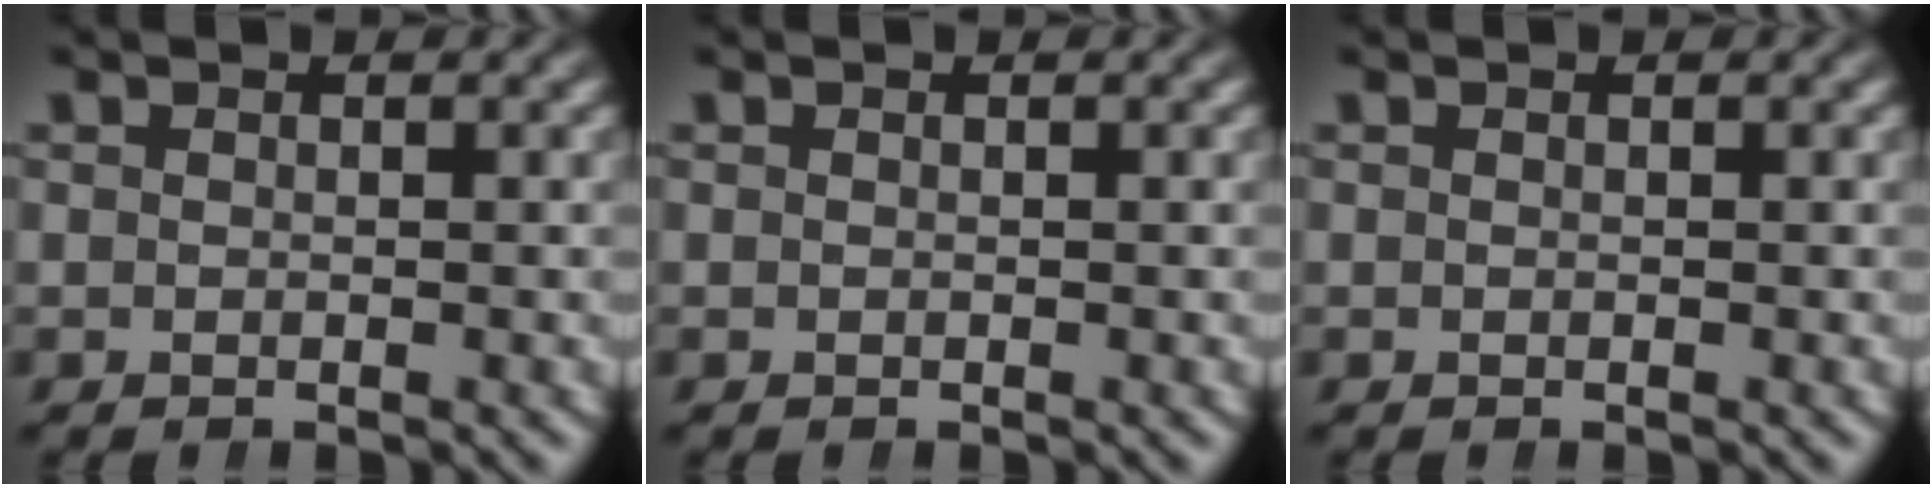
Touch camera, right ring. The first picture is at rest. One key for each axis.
{"total": 0.0}
{"total": 0.0}